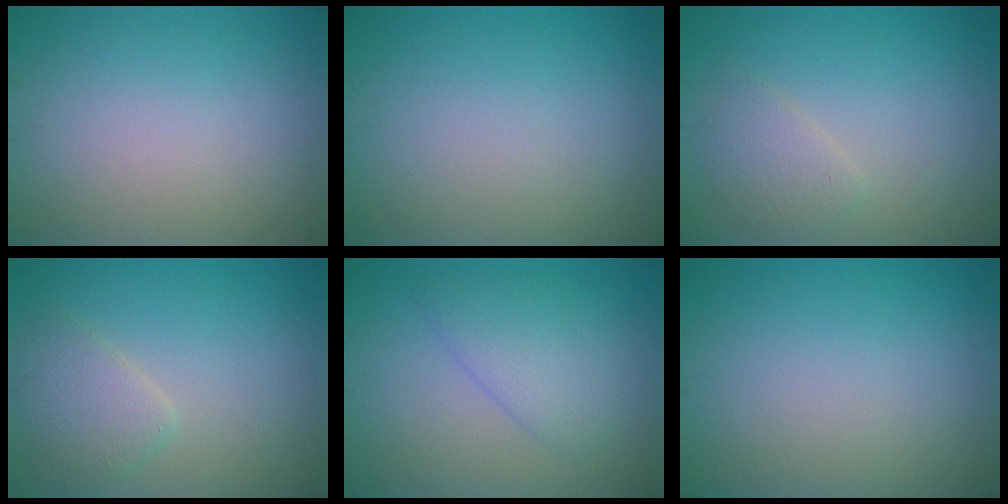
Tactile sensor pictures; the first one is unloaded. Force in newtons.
{"total": 0.0}
{"total": 2.1, "press": 2.1, "slide": 0.1}
{"total": 3.0, "press": 3.0, "slide": 0.2}
{"total": 3.6, "press": 3.6, "slide": 0.3}
{"total": 0.0}